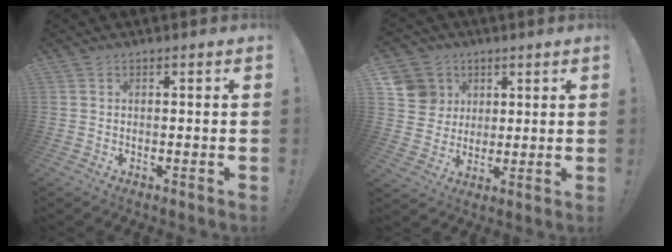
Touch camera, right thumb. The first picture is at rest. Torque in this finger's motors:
{"motor_torque": [0.04, 0.83, 0.17, -0.29, 0.00]}